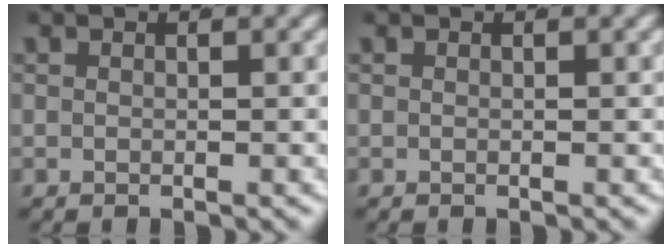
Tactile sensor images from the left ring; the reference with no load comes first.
{"total": 0.0}